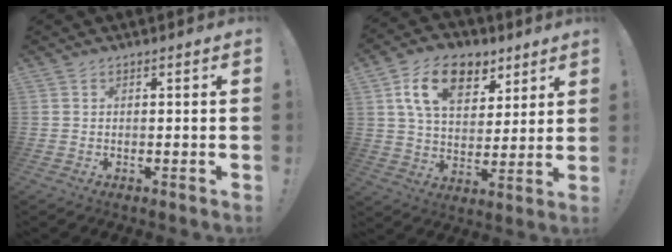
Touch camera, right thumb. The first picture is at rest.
{"total": 16.0, "force": [8.0, 10.3, 9.3], "torque": [-0.143, -0.029, 0.145]}